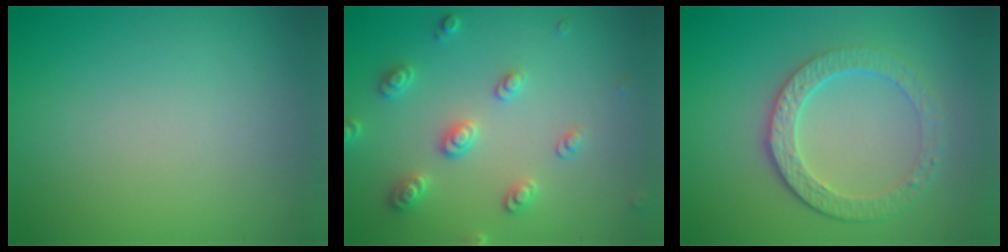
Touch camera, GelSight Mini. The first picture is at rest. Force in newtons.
{"total": 3.0, "press": 2.9, "slide": 0.6}
{"total": 4.3, "press": 3.3, "slide": 2.7}